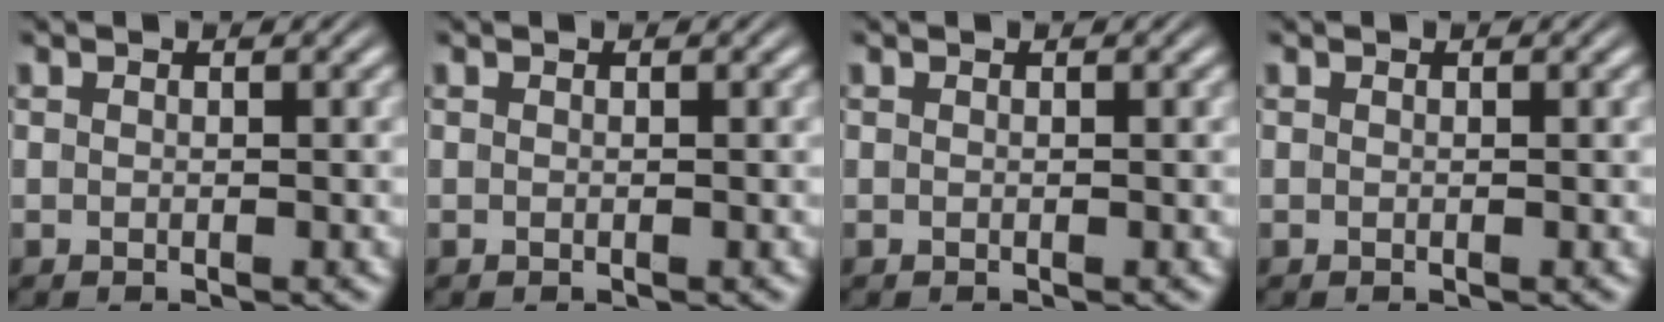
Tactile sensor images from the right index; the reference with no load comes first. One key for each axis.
{"total": 0.0}
{"total": 0.0}
{"total": 0.0}